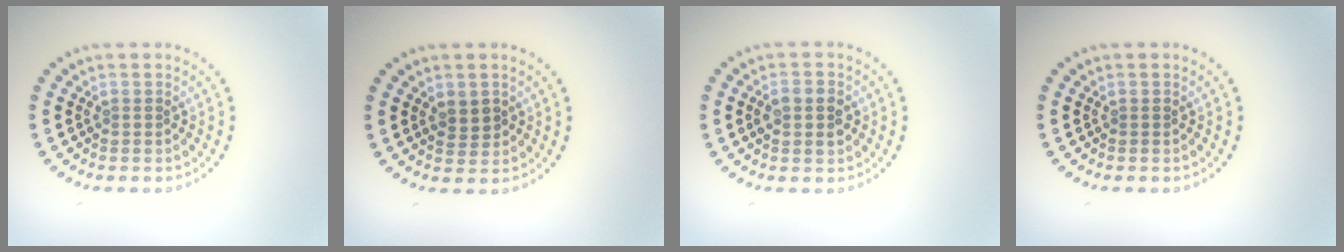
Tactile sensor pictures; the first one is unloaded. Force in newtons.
{"total": 1.3, "press": 1.2, "slide": 0.6}
{"total": 2.7, "press": 2.7, "slide": 0.1}
{"total": 0.0}